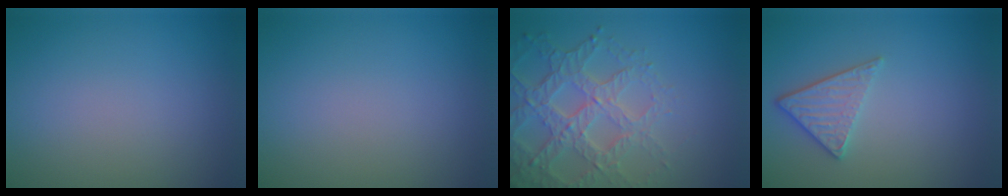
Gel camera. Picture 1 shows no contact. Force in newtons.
{"total": 0.0}
{"total": 6.0, "press": 4.7, "slide": 3.7}
{"total": 2.8, "press": 2.4, "slide": 1.3}